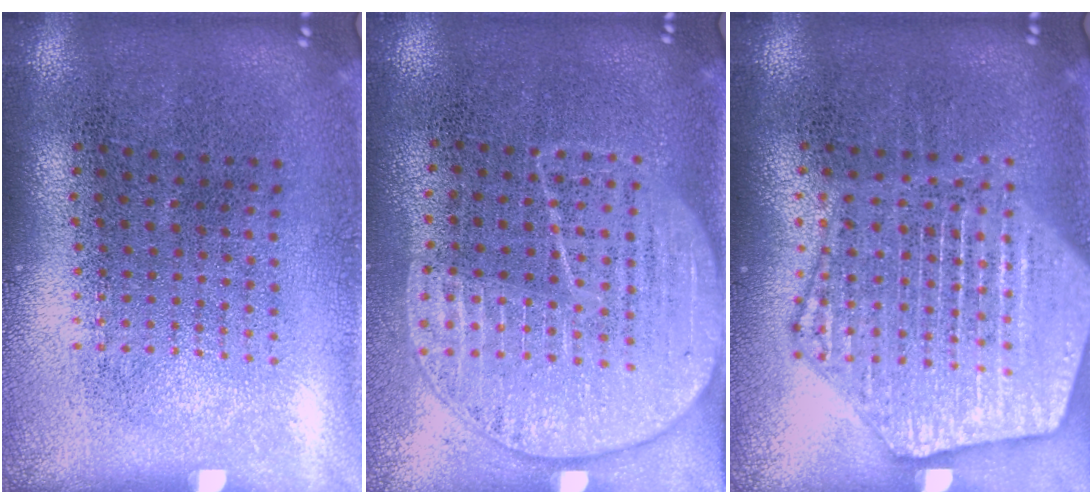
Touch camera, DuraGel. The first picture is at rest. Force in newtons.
{"total": 1.8, "press": 1.5, "slide": 0.9}
{"total": 3.9, "press": 3.8, "slide": 0.4}